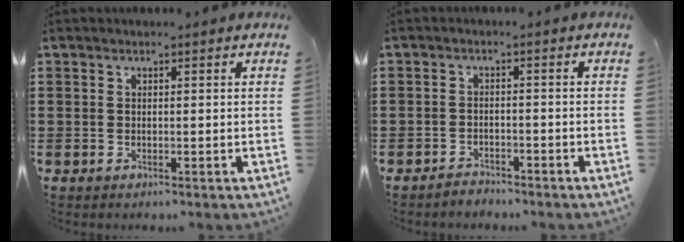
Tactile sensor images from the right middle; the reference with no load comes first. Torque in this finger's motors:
{"motor_torque": [0.58, -0.22, 0.00, 0.00]}